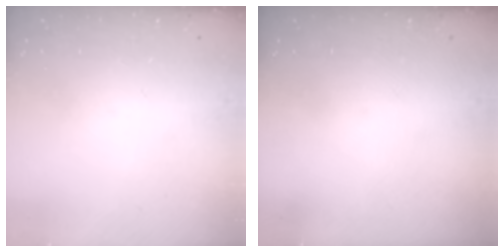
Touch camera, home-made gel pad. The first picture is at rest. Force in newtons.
{"total": 0.0}